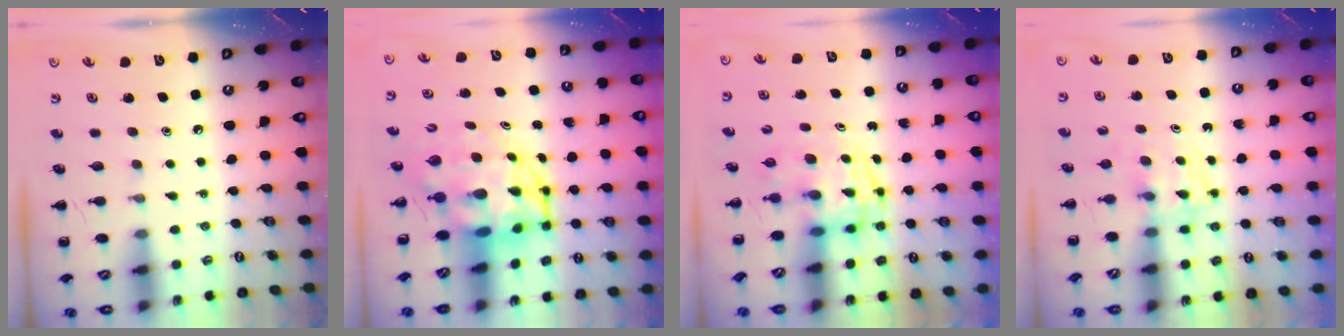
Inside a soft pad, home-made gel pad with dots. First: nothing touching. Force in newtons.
{"total": 6.6, "press": 6.3, "slide": 2.1}
{"total": 3.4, "press": 3.3, "slide": 0.5}
{"total": 3.5, "press": 3.4, "slide": 0.9}